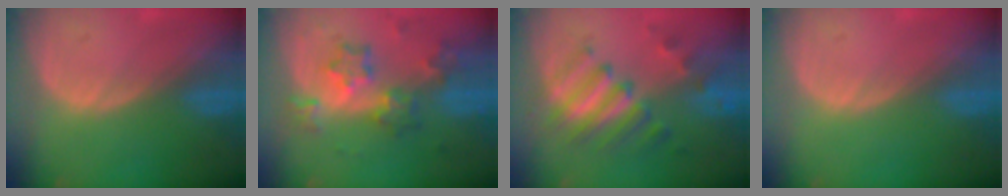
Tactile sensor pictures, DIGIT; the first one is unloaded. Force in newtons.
{"total": 8.3, "press": 7.3, "slide": 4.1}
{"total": 7.7, "press": 7.6, "slide": 0.9}
{"total": 0.0}